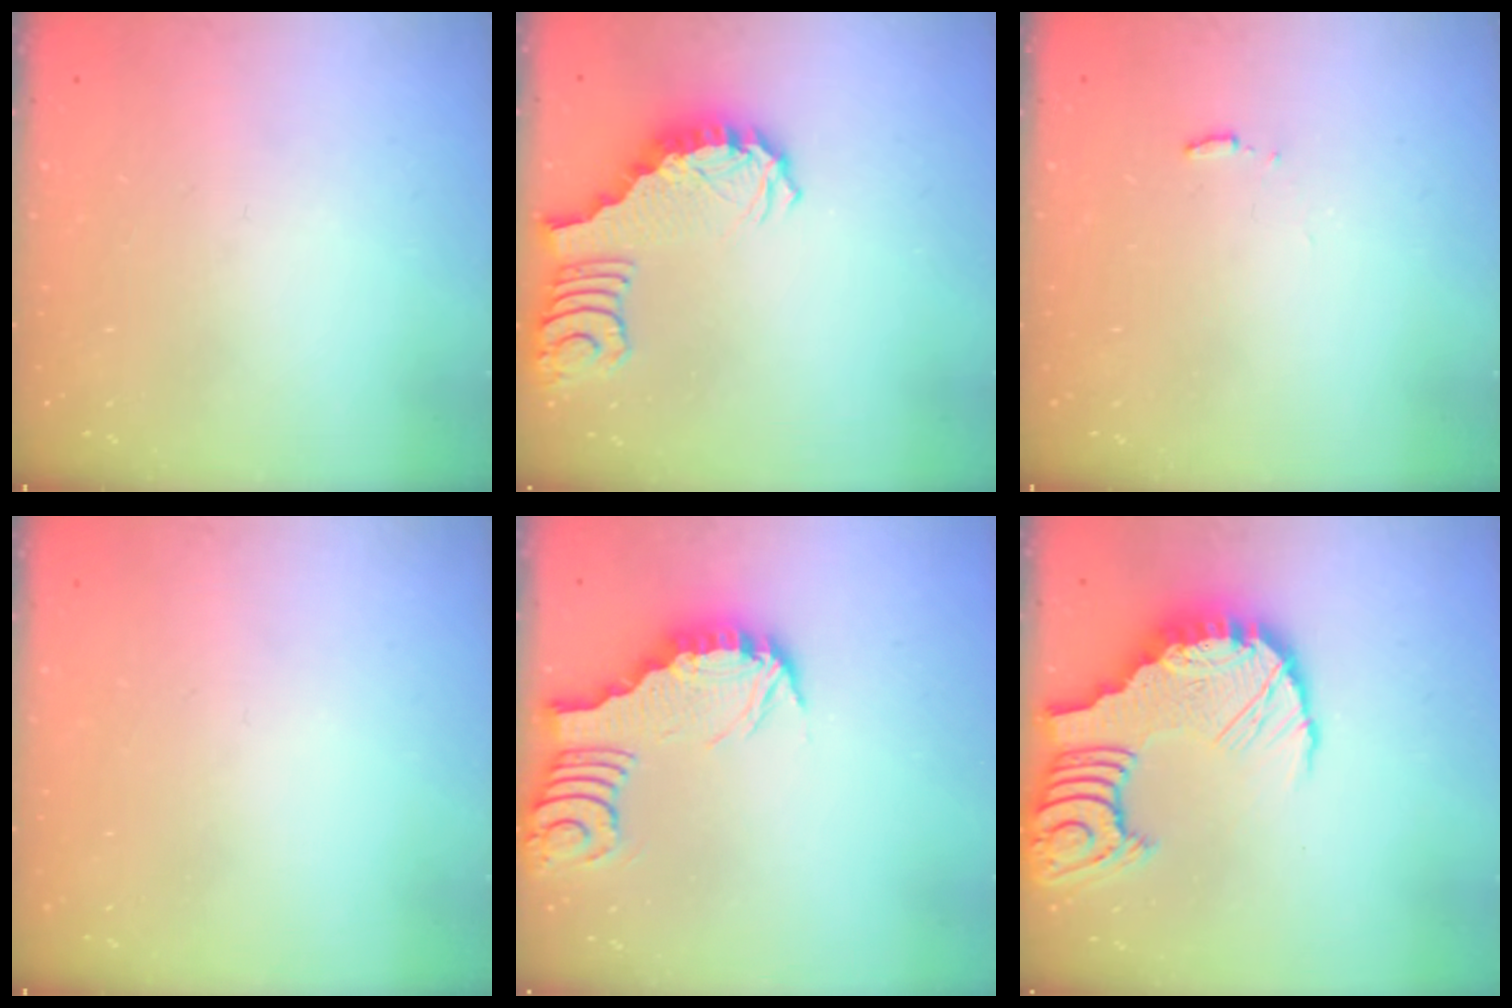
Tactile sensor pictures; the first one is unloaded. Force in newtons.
{"total": 3.0, "press": 2.9, "slide": 0.5}
{"total": 4.0, "press": 4.0, "slide": 0.2}
{"total": 0.0}
{"total": 3.3, "press": 3.2, "slide": 0.4}
{"total": 15.8, "press": 15.7, "slide": 1.9}